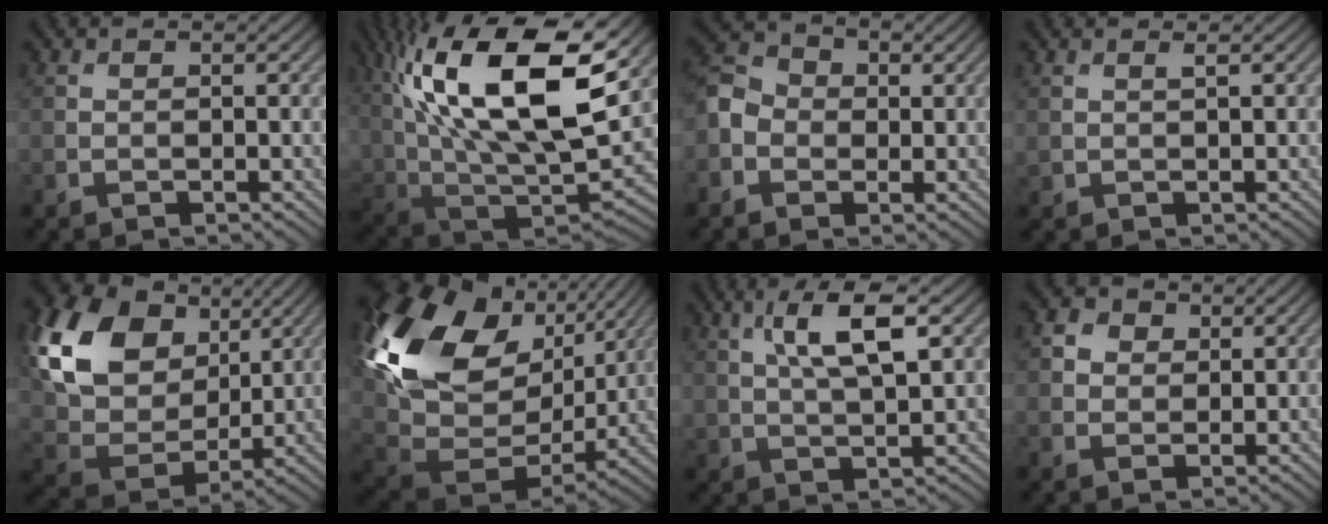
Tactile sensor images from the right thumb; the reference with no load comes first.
{"total": 21.4, "force": [8.1, 9.4, 17.4], "torque": [-0.353, 0.030, 0.145]}
{"total": 4.9, "force": [-0.8, 4.2, 2.5], "torque": [-0.062, 0.009, -0.031]}
{"total": 0.8, "force": [0.5, 0.1, 0.6], "torque": [-0.016, 0.002, 0.010]}
{"total": 17.7, "force": [6.9, 12.4, 10.6], "torque": [-0.264, 0.024, 0.134]}
{"total": 20.5, "force": [6.7, 13.8, 13.5], "torque": [-0.300, -0.006, 0.139]}
{"total": 7.9, "force": [3.0, 2.7, 6.8], "torque": [-0.130, 0.008, 0.052]}
{"total": 3.0, "force": [1.1, 2.6, 1.2], "torque": [-0.029, 0.002, 0.015]}